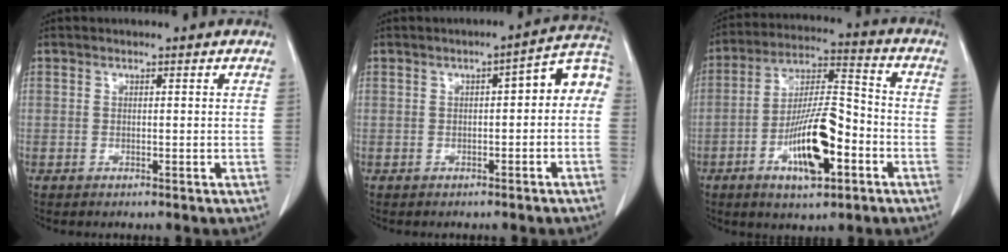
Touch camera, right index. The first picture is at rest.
{"total": 6.7, "force": [-0.3, 2.4, 6.2], "torque": [-0.078, 0.038, -0.006]}
{"total": 13.5, "force": [-5.1, 3.7, 12.0], "torque": [-0.222, 0.004, -0.087]}